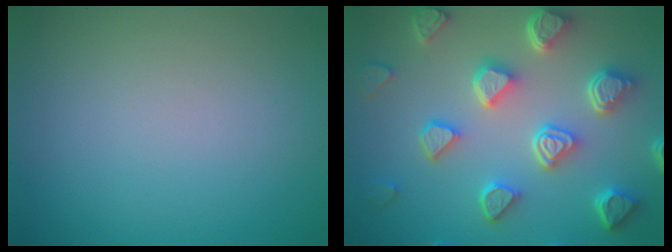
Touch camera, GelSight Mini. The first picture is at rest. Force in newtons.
{"total": 7.1, "press": 5.6, "slide": 4.4}